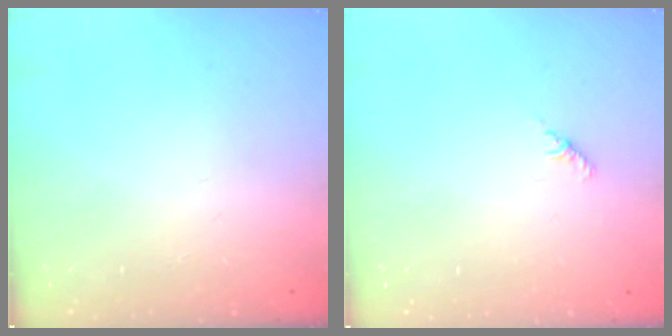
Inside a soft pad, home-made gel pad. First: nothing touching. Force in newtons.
{"total": 1.8, "press": 1.7, "slide": 0.6}